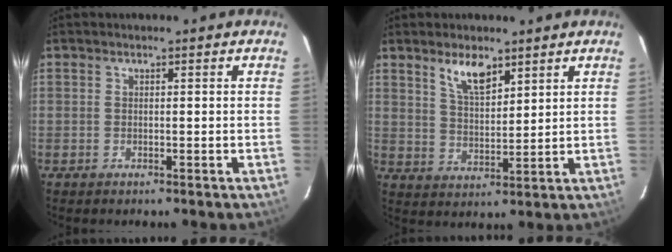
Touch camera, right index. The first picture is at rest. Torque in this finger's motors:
{"motor_torque": [0.21, 0.13, 0.10, 0.05]}